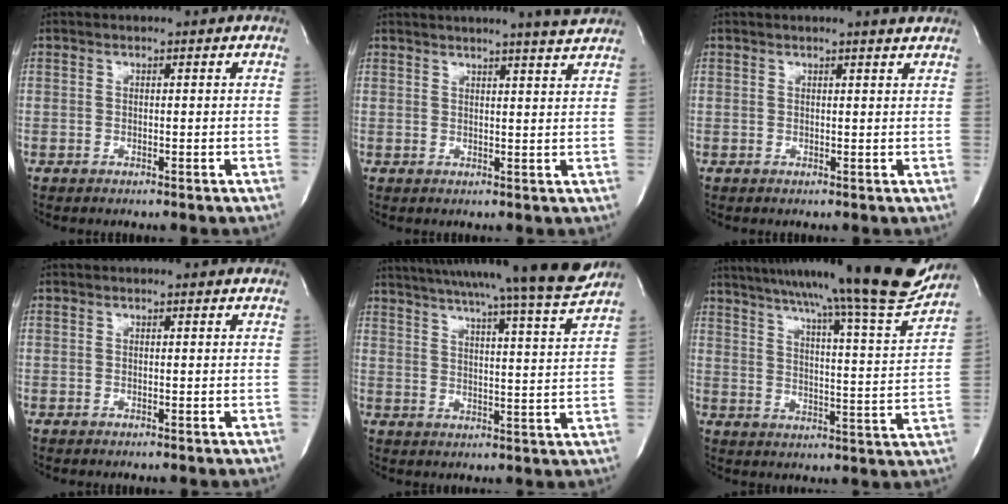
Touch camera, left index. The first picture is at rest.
{"total": 6.8, "force": [6.2, -1.2, 2.5], "torque": [-0.039, -0.005, 0.067]}
{"total": 2.2, "force": [2.1, -0.3, 0.7], "torque": [-0.016, -0.004, 0.018]}
{"total": 1.3, "force": [1.2, 0.5, 0.1], "torque": [-0.017, 0.007, 0.005]}
{"total": 21.1, "force": [18.7, -1.9, 9.5], "torque": [-0.155, -0.048, 0.249]}
{"total": 23.6, "force": [20.3, -0.8, 12.1], "torque": [-0.191, -0.050, 0.272]}